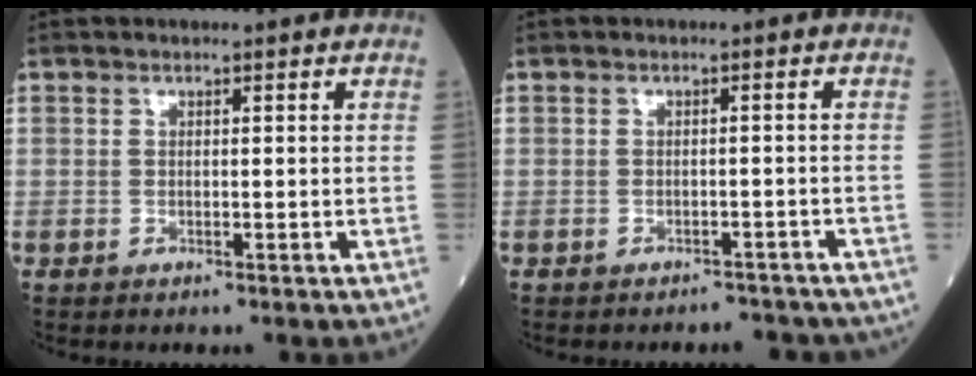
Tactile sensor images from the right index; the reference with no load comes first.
{"total": 4.1, "force": [-3.8, 1.5, 0.4], "torque": [0.000, 0.004, -0.042]}